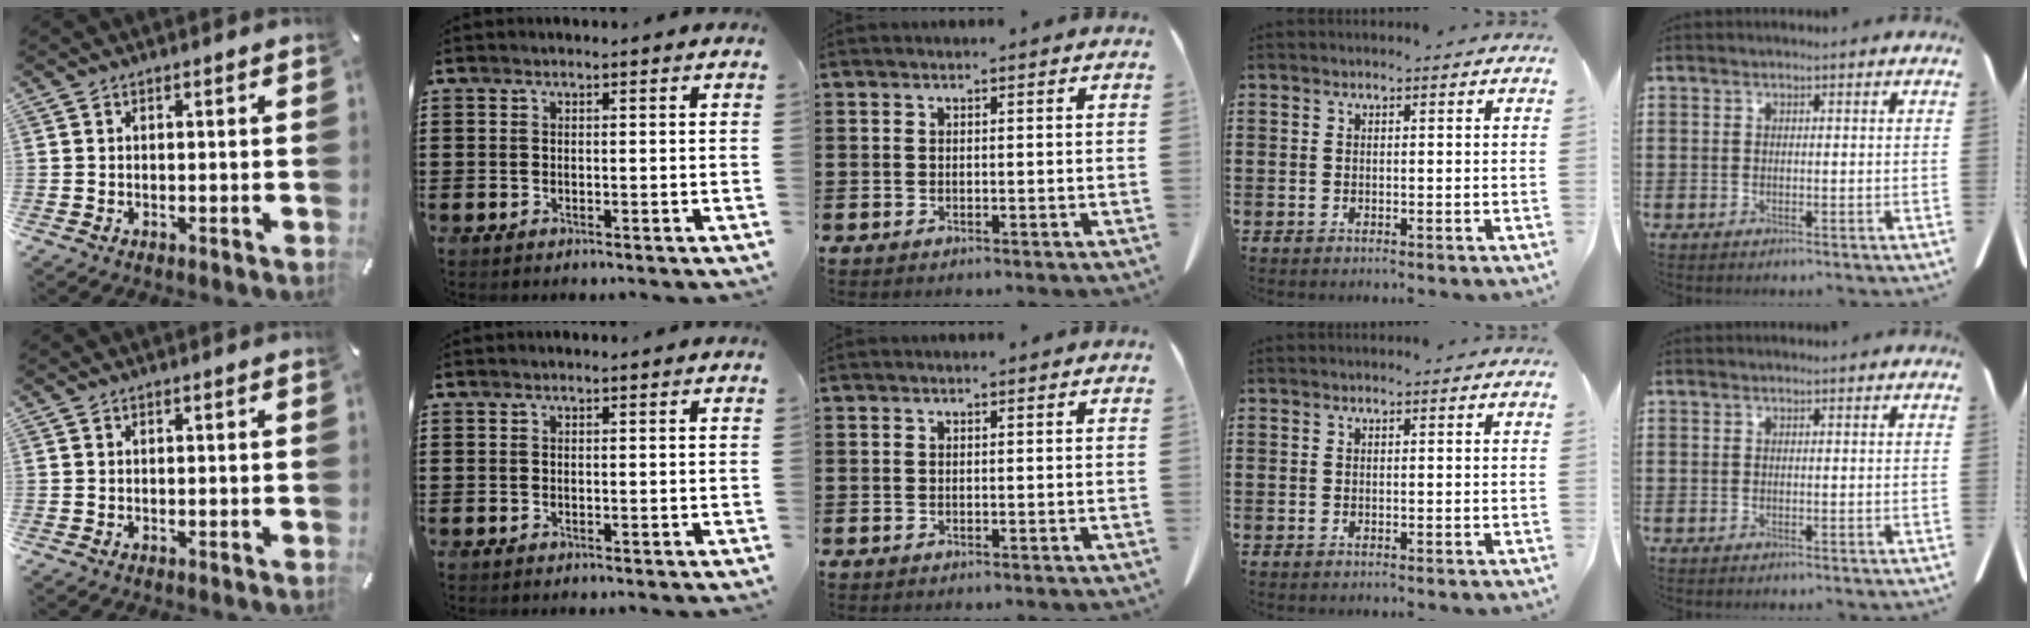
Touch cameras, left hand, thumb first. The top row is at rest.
{}